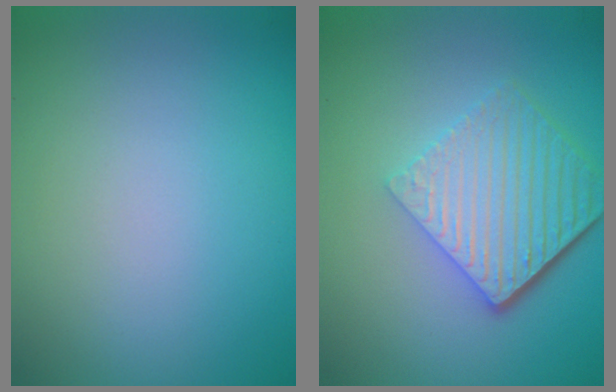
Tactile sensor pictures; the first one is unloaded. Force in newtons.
{"total": 6.5, "press": 4.4, "slide": 4.8}